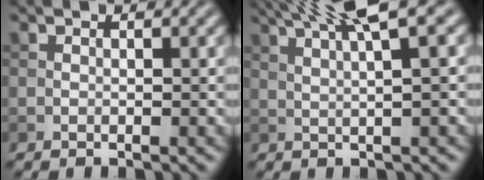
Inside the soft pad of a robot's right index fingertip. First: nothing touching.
{"total": 7.0, "force": [4.1, 1.3, 5.5], "torque": [-0.073, 0.025, 0.053]}